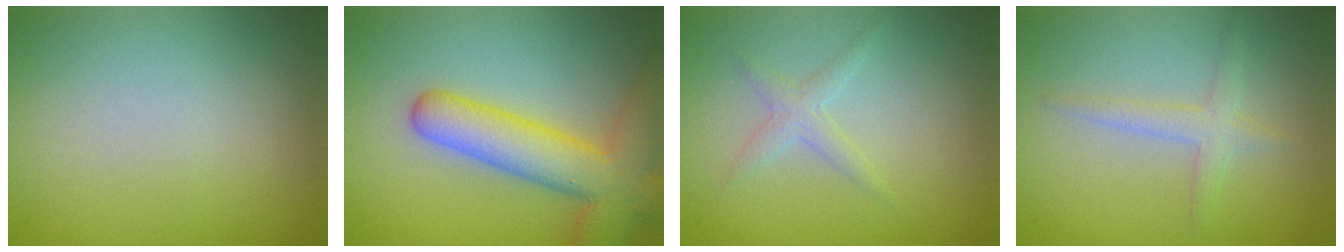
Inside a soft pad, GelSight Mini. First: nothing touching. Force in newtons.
{"total": 7.6, "press": 7.6, "slide": 0.4}
{"total": 1.5, "press": 1.5, "slide": 0.1}
{"total": 2.0, "press": 2.0, "slide": 0.1}